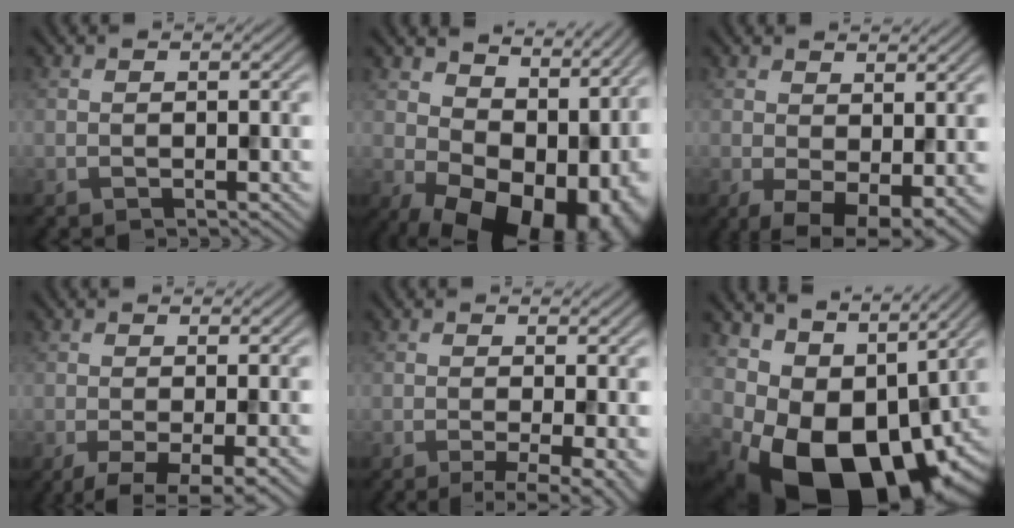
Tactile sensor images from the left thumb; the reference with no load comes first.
{"total": 15.4, "force": [0.8, 11.2, 10.5], "torque": [-0.119, -0.034, 0.068]}
{"total": 6.2, "force": [-1.1, 3.5, 5.1], "torque": [-0.092, -0.023, -0.006]}
{"total": 5.6, "force": [-2.8, 1.4, 4.6], "torque": [-0.078, -0.005, -0.045]}
{"total": 5.4, "force": [-2.1, 1.1, 4.9], "torque": [-0.070, -0.003, -0.032]}
{"total": 16.5, "force": [-2.4, 11.4, 11.7], "torque": [-0.187, -0.029, -0.013]}